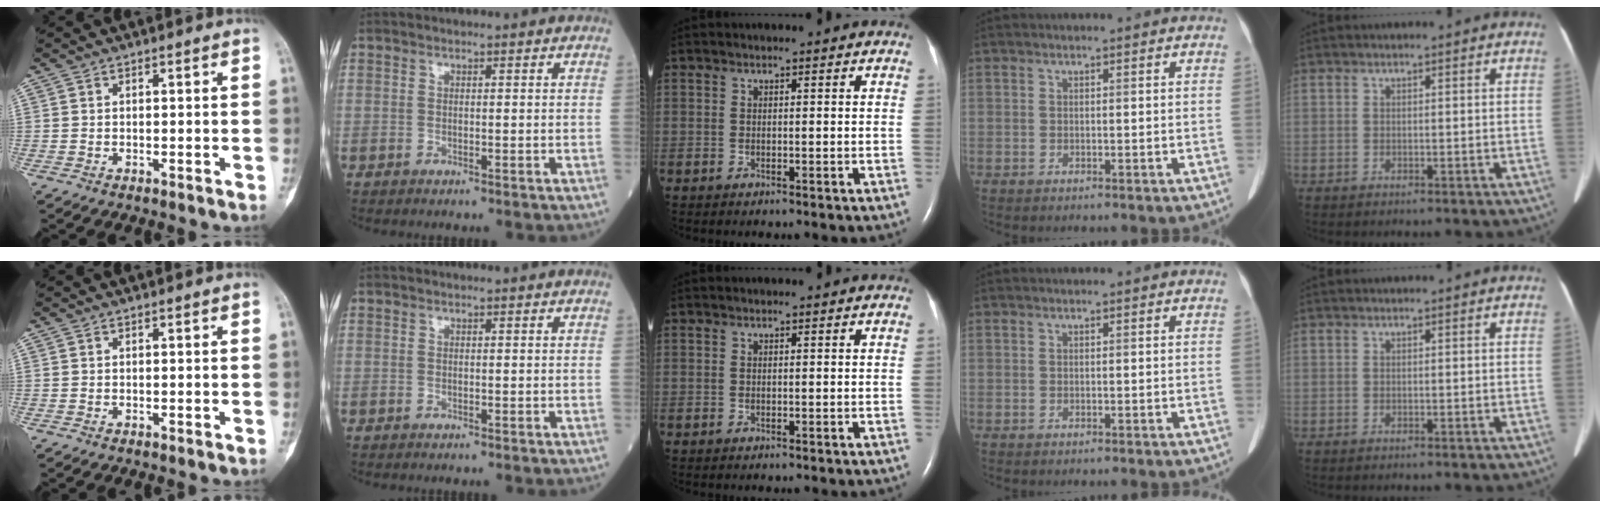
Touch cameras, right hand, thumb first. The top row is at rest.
{}